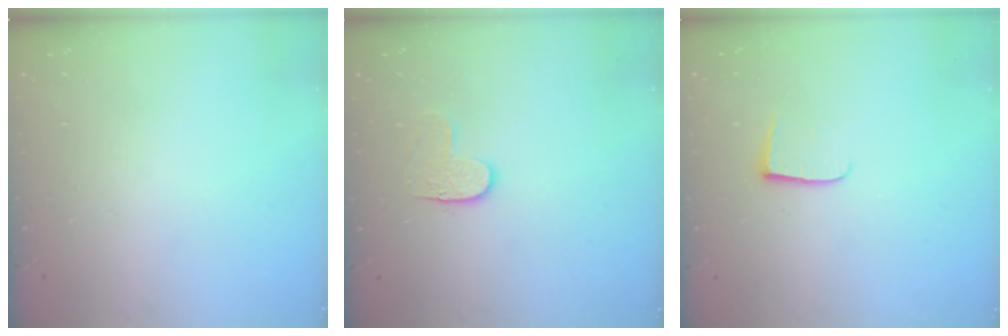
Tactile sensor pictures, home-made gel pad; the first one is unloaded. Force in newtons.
{"total": 4.0, "press": 4.0, "slide": 0.4}
{"total": 6.0, "press": 5.9, "slide": 0.7}